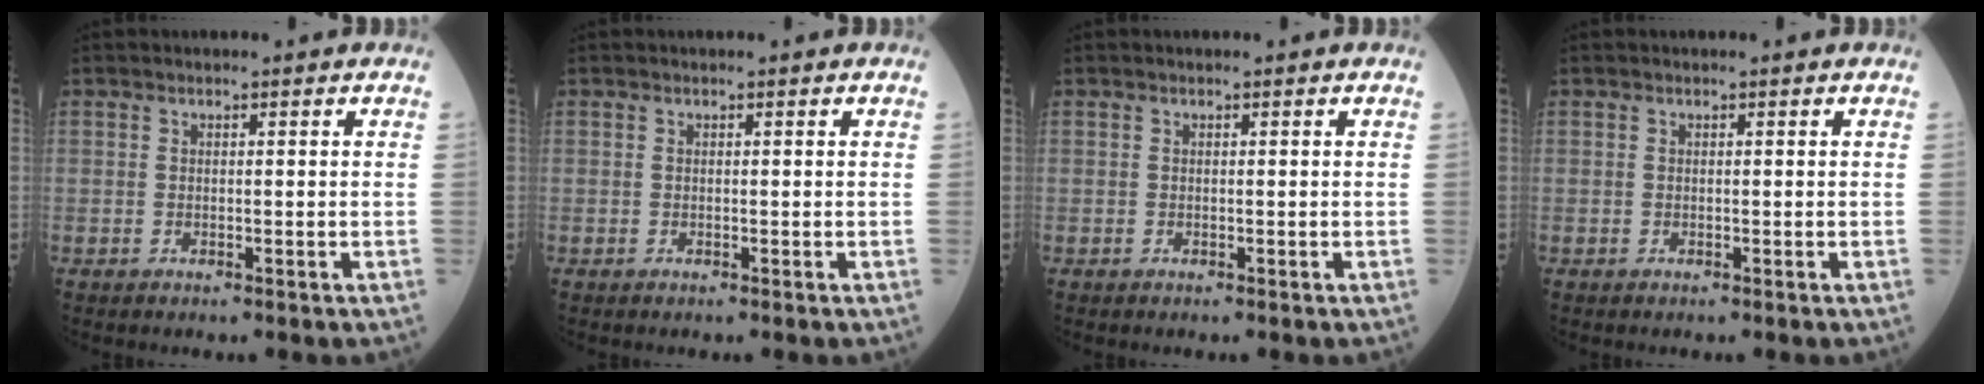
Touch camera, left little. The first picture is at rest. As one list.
[{"total": 0.0}, {"total": 0.0}, {"total": 0.0}]